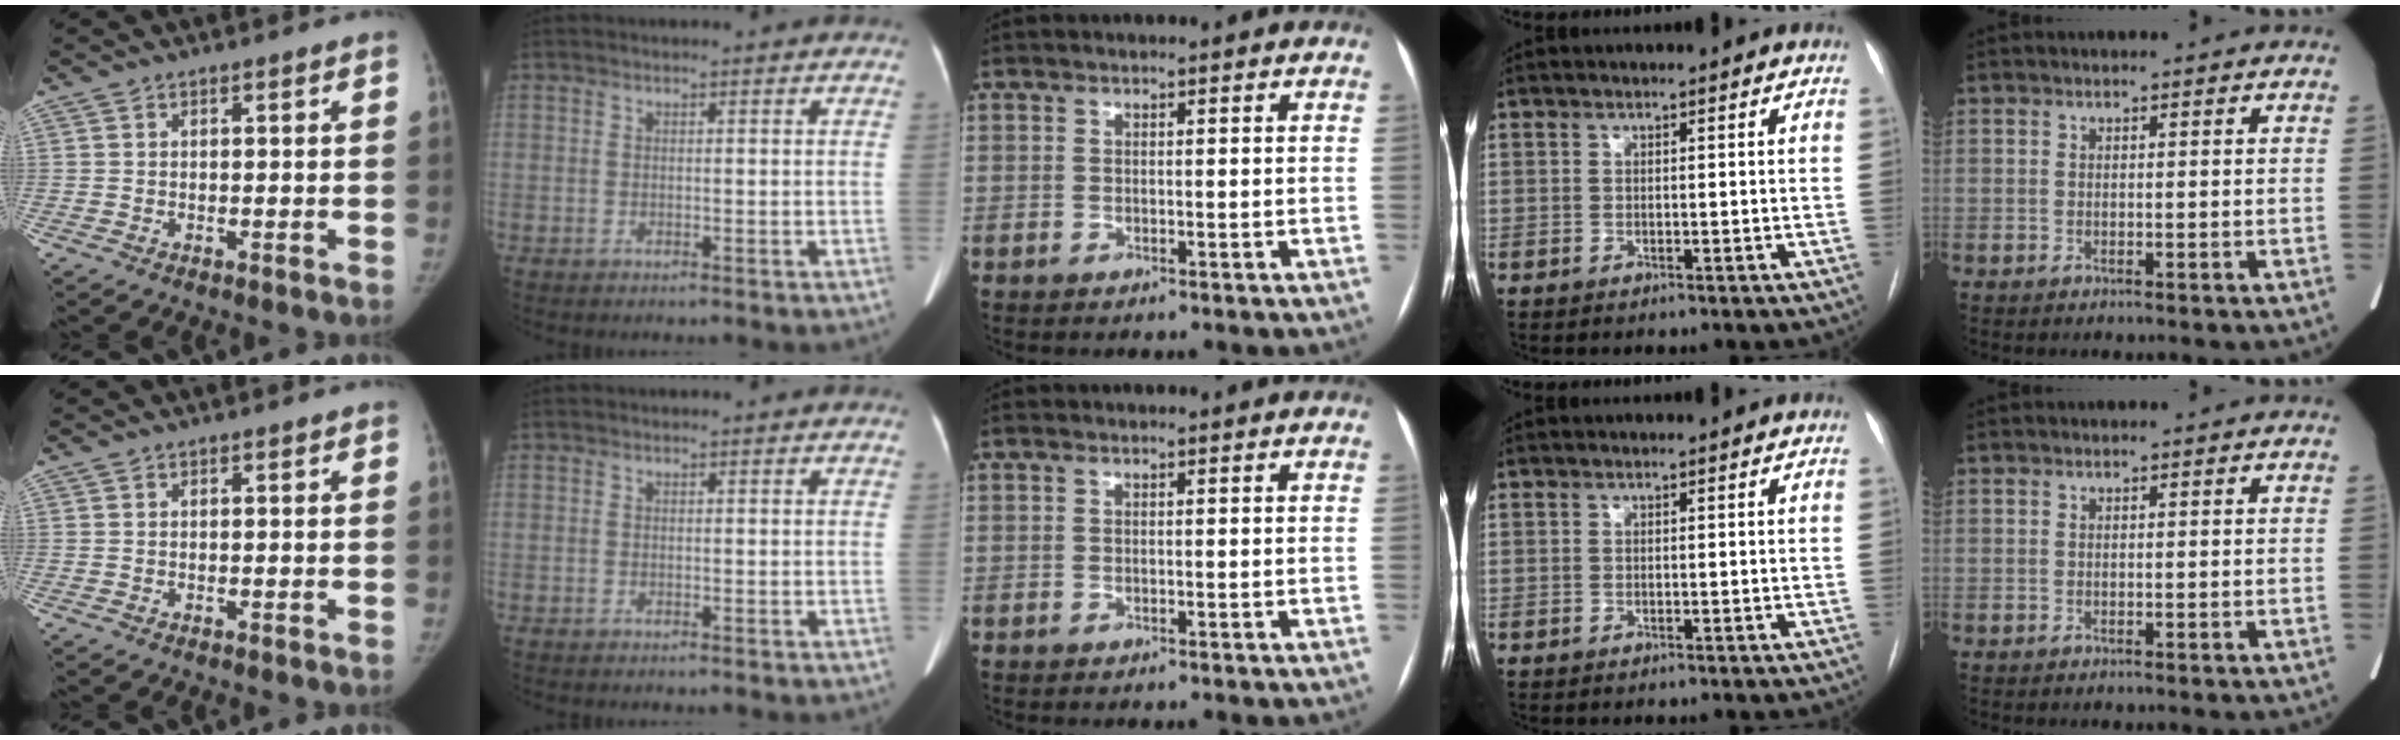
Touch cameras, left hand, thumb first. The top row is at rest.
{}